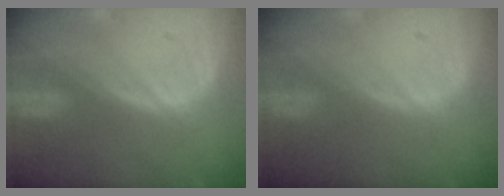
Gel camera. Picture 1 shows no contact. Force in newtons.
{"total": 0.0}